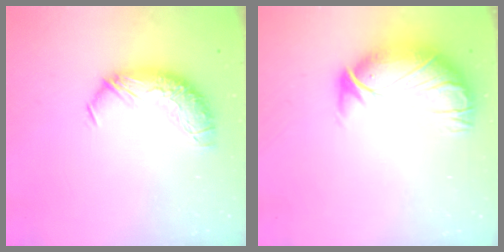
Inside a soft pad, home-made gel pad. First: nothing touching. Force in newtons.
{"total": 3.0, "press": 0.4, "slide": 3.0}